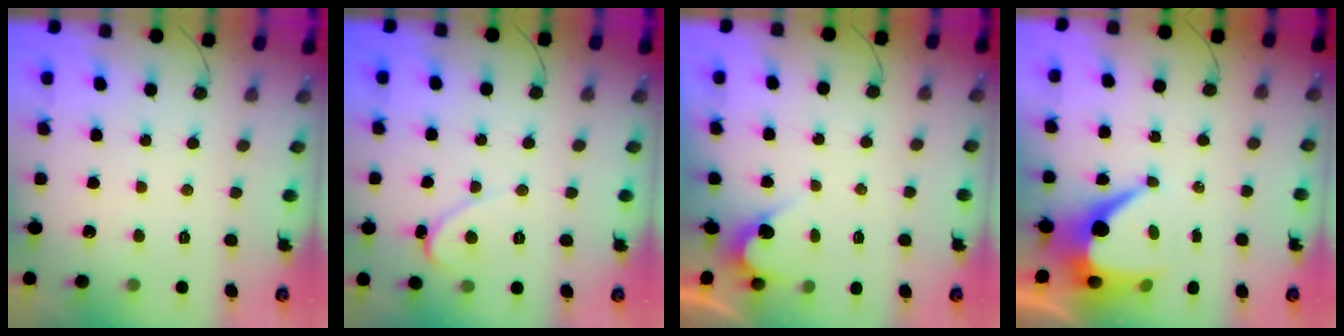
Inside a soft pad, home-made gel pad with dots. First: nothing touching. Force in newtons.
{"total": 2.4, "press": 2.4, "slide": 0.2}
{"total": 2.4, "press": 2.4, "slide": 0.1}
{"total": 9.5, "press": 9.5, "slide": 0.8}